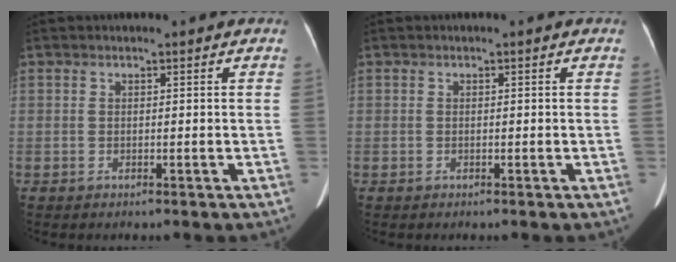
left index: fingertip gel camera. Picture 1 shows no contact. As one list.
[{"total": 0.0}]